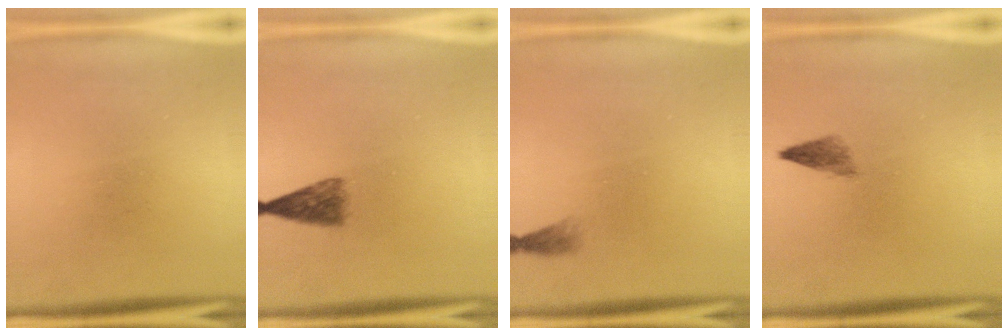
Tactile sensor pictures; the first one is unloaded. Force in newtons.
{"total": 3.5}
{"total": 1.1}
{"total": 1.9}